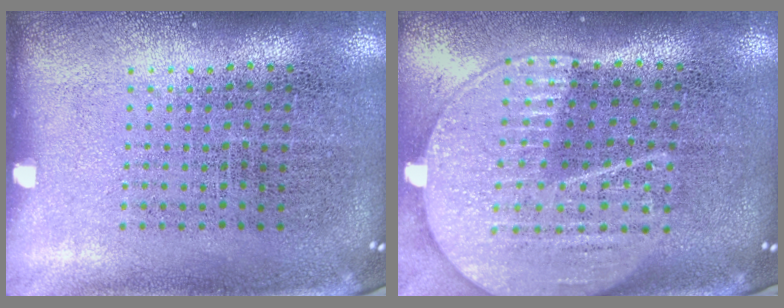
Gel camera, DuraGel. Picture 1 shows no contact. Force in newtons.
{"total": 2.1, "press": 1.9, "slide": 0.9}